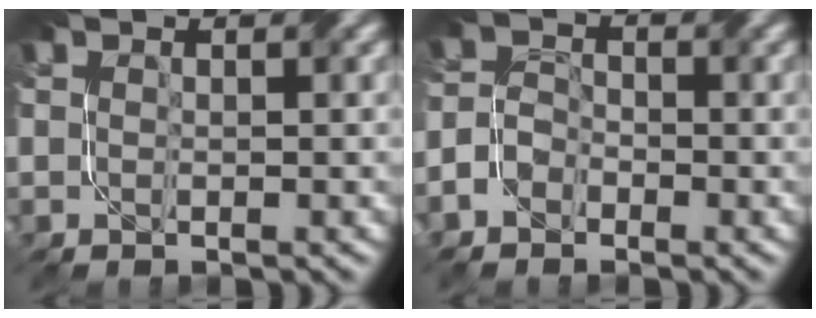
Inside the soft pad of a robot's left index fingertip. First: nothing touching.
{"total": 2.4, "force": [-2.1, 1.1, 0.6], "torque": [-0.005, 0.002, -0.049]}